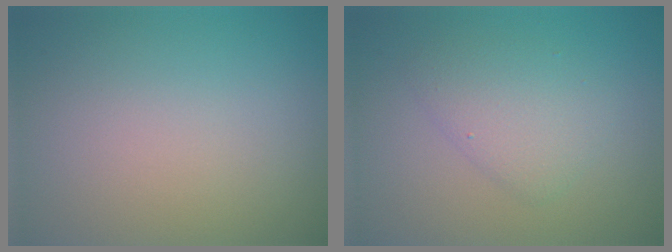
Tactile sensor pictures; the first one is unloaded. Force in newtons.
{"total": 2.9, "press": 2.9, "slide": 0.2}